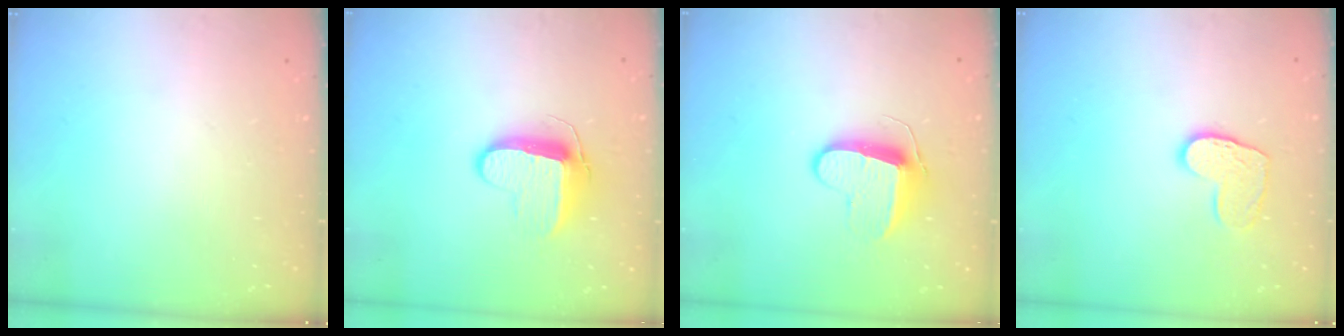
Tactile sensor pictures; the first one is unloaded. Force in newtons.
{"total": 10.0, "press": 10.0, "slide": 0.2}
{"total": 9.6, "press": 9.6, "slide": 0.2}
{"total": 9.1, "press": 9.1, "slide": 0.2}